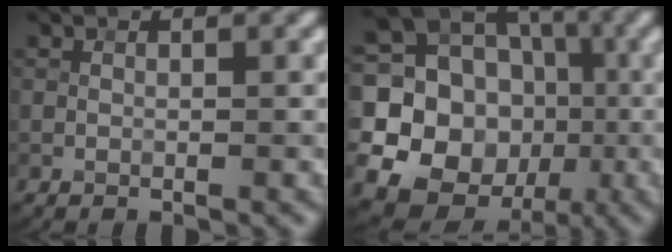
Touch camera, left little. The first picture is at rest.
{"total": 19.7, "force": [-2.0, 18.2, 7.2], "torque": [-0.177, 0.019, -0.059]}